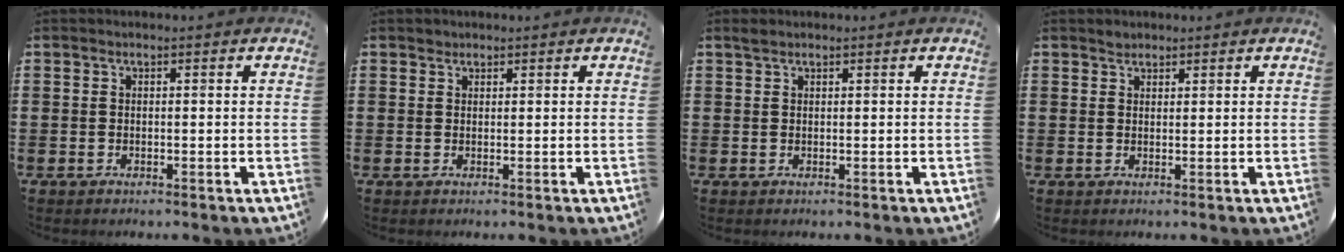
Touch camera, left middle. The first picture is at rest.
{"total": 0.7, "force": [0.7, 0.3, -0.1], "torque": [0.001, 0.003, 0.013]}
{"total": 0.7, "force": [0.6, 0.2, 0.1], "torque": [0.004, -0.001, 0.010]}
{"total": 1.2, "force": [1.1, 0.4, -0.1], "torque": [0.000, 0.003, 0.022]}